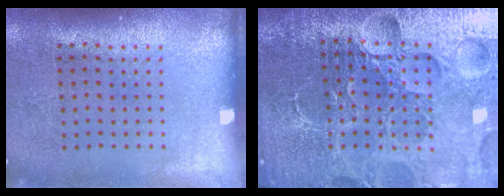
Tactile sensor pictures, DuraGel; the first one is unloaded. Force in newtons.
{"total": 6.2, "press": 5.6, "slide": 2.7}